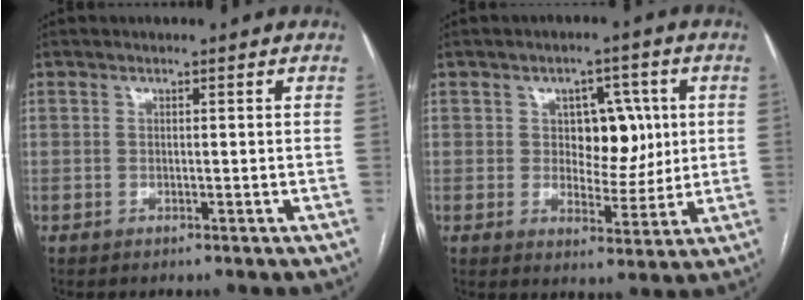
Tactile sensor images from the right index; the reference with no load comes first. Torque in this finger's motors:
{"motor_torque": [0.17, 0.00, 0.16, 0.05]}